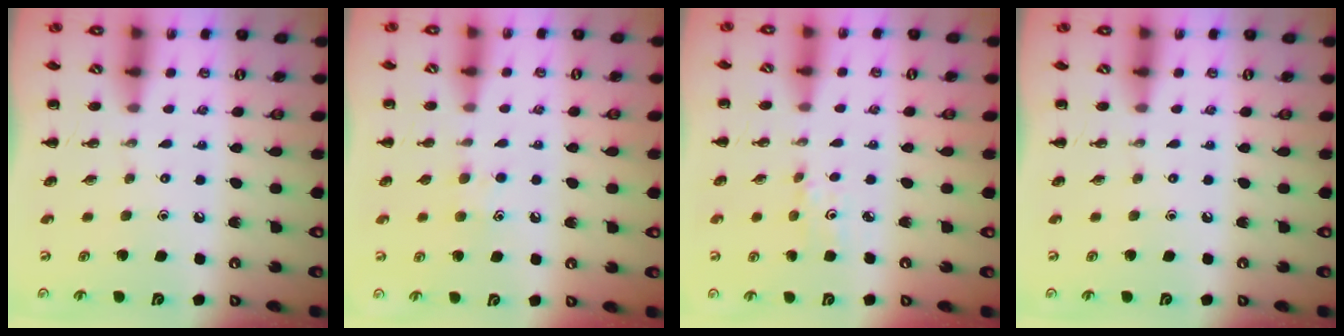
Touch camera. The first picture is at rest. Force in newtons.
{"total": 5.1, "press": 4.8, "slide": 1.5}
{"total": 2.8, "press": 2.6, "slide": 0.9}
{"total": 0.0}